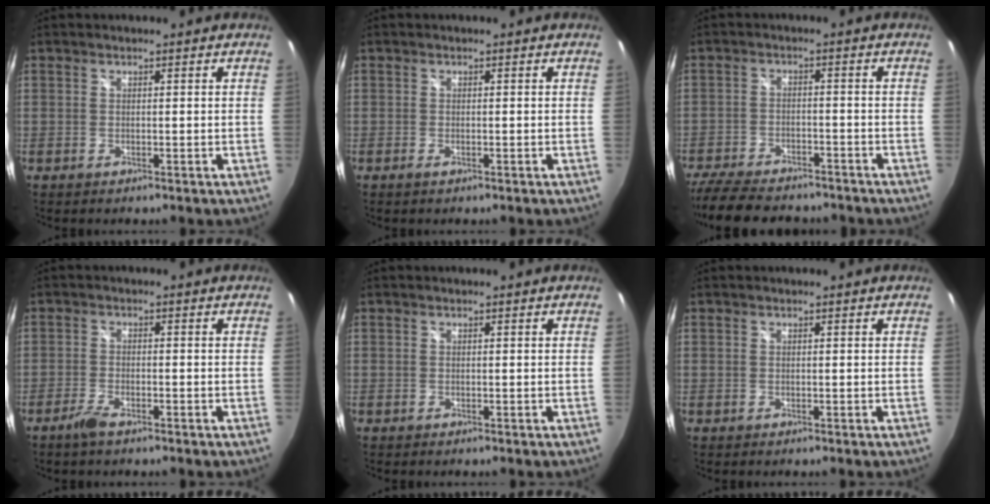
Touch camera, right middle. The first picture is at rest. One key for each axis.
{"total": 1.0, "fx": -0.6, "fy": 0.4, "fz": 0.6, "tx": -0.011, "ty": -0.003, "tz": -0.010}
{"total": 15.2, "fx": -12.7, "fy": 5.0, "fz": 6.8, "tx": -0.158, "ty": -0.029, "tz": -0.201}
{"total": 3.5, "fx": -2.6, "fy": 1.0, "fz": 2.1, "tx": -0.058, "ty": -0.005, "tz": -0.052}
{"total": 0.0}
{"total": 0.0}